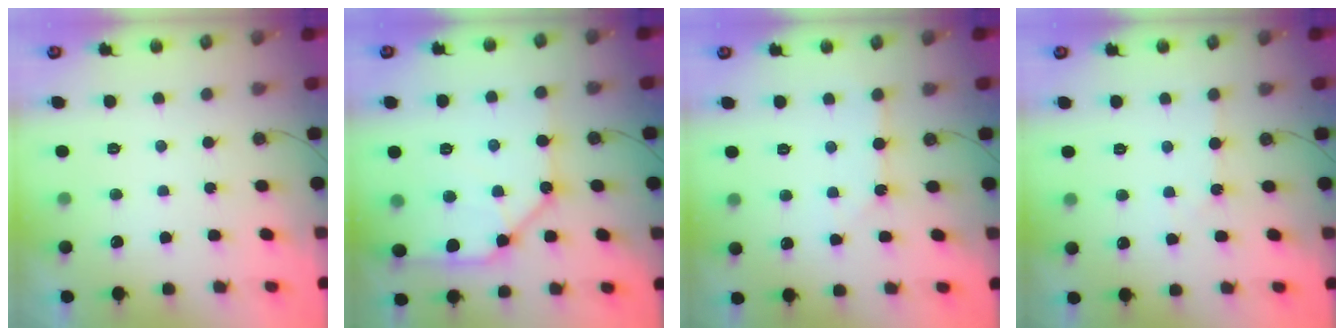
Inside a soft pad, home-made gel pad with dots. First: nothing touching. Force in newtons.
{"total": 14.9, "press": 14.8, "slide": 1.1}
{"total": 2.1, "press": 2.1, "slide": 0.3}
{"total": 2.8, "press": 2.8, "slide": 0.5}